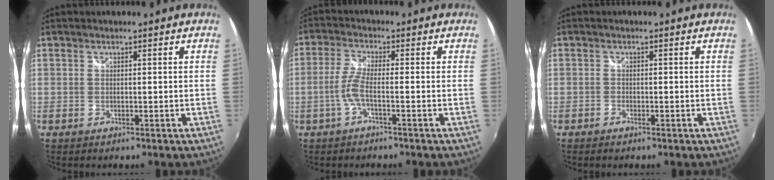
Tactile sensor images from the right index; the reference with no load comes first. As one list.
[{"total": 4.1, "force": [-1.6, 0.2, 3.7], "torque": [-0.090, 0.001, -0.033]}, {"total": 0.9, "force": [-0.8, 0.5, 0.3], "torque": [-0.009, -0.002, -0.016]}]